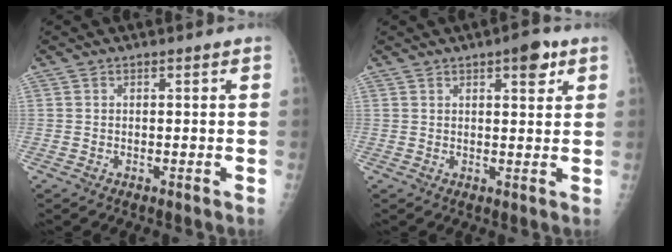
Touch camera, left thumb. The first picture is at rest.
{"total": 4.6, "force": [2.4, 1.7, 3.5], "torque": [-0.029, -0.008, 0.029]}